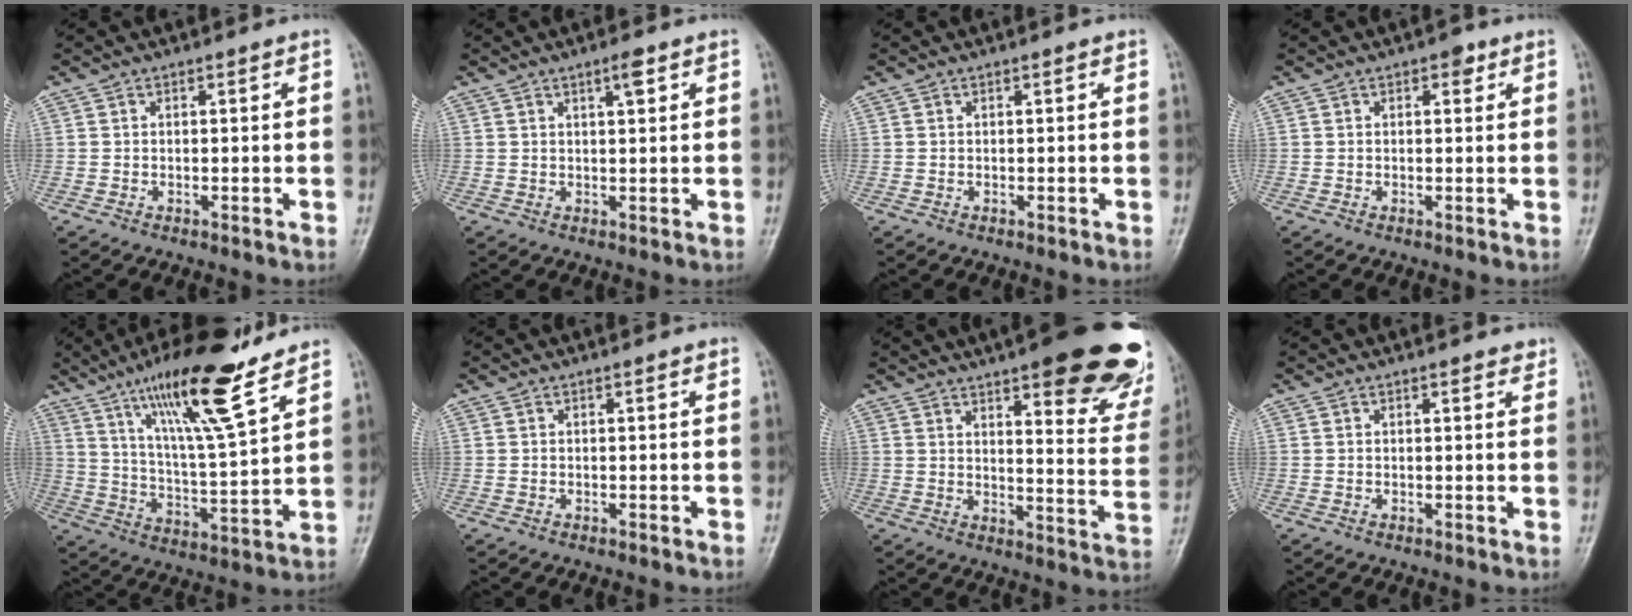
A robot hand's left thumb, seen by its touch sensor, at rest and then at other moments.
{"total": 2.6, "force": [1.4, 0.6, 2.0], "torque": [-0.029, -0.007, 0.022]}
{"total": 0.0}
{"total": 2.0, "force": [1.0, 1.2, 1.3], "torque": [-0.004, 0.000, 0.009]}
{"total": 18.3, "force": [12.4, 2.7, 13.1], "torque": [-0.213, -0.063, 0.218]}
{"total": 0.0}
{"total": 26.5, "force": [17.1, 7.4, 18.8], "torque": [-0.195, -0.070, 0.209]}
{"total": 1.7, "force": [1.3, 0.6, 0.8], "torque": [-0.006, -0.004, 0.014]}